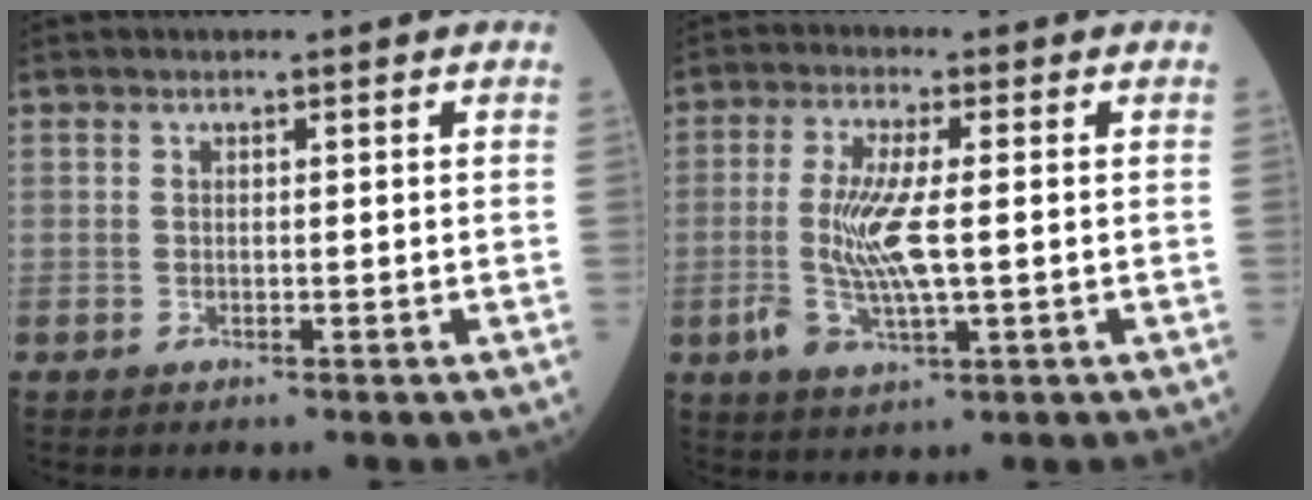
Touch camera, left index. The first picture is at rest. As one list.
[{"total": 8.3, "force": [-0.9, 1.9, 8.0], "torque": [-0.177, -0.008, -0.015]}]